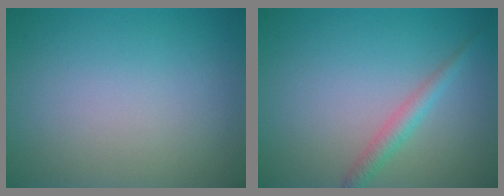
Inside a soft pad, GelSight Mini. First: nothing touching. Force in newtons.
{"total": 1.9, "press": 1.9, "slide": 0.1}